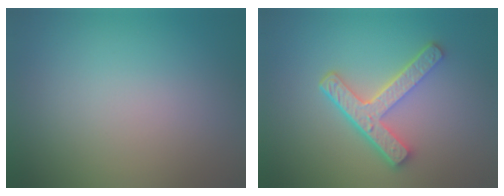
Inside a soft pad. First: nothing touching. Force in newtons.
{"total": 5.0, "press": 3.7, "slide": 3.4}